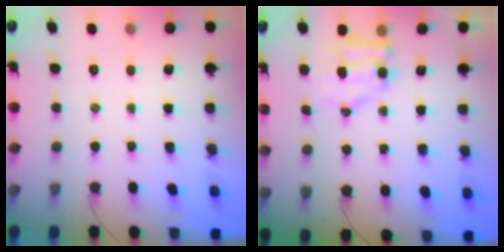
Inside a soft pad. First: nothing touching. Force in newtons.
{"total": 6.2, "press": 6.1, "slide": 0.9}